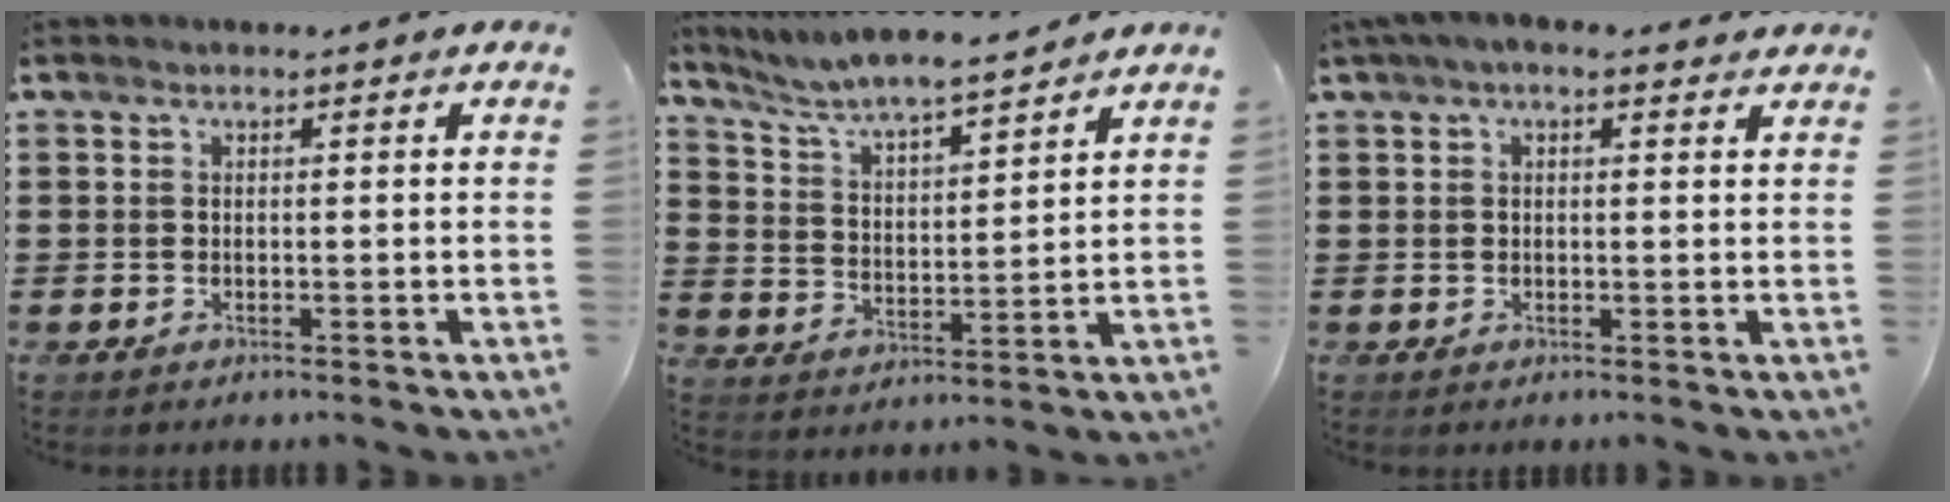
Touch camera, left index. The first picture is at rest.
{"total": 6.1, "force": [5.8, 0.0, 1.9], "torque": [-0.063, -0.036, 0.097]}
{"total": 2.7, "force": [1.5, 1.0, 2.0], "torque": [-0.042, 0.007, 0.026]}